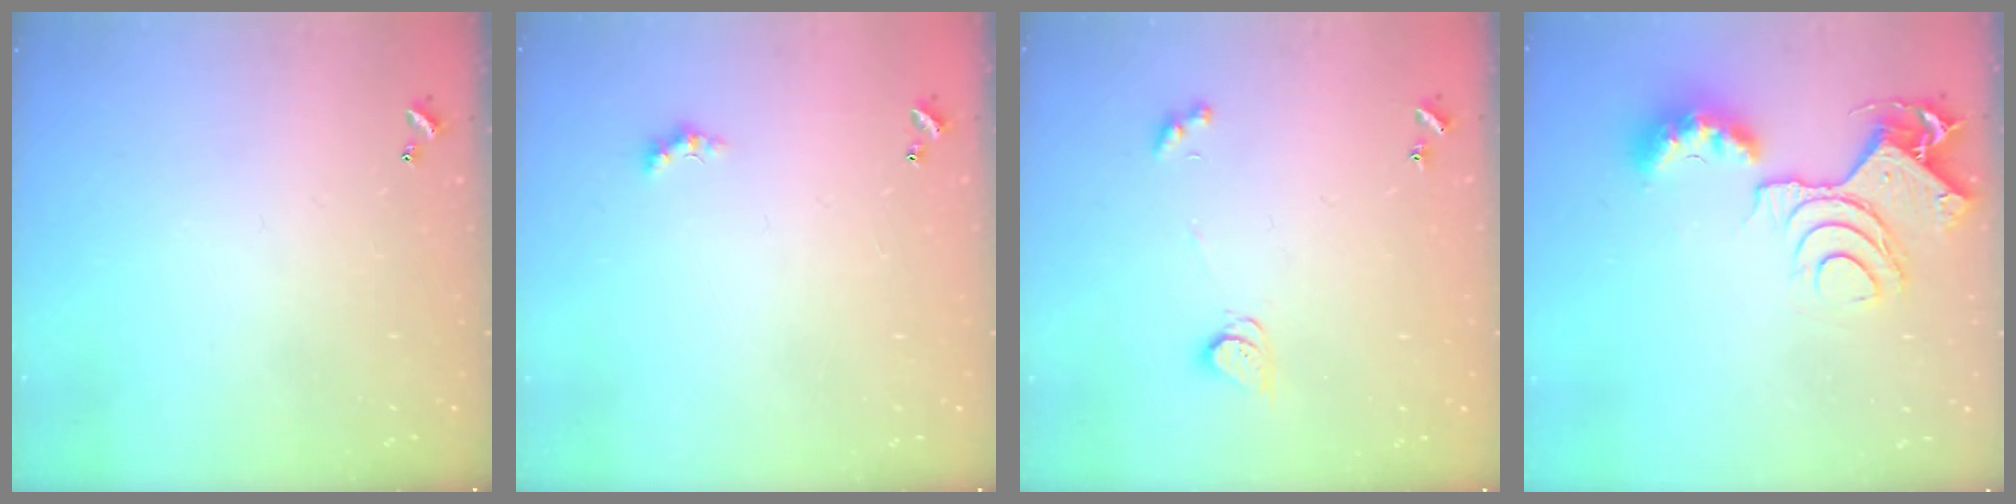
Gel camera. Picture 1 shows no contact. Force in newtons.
{"total": 1.5, "press": 1.4, "slide": 0.6}
{"total": 2.5, "press": 2.5, "slide": 0.4}
{"total": 12.8, "press": 12.8, "slide": 1.5}